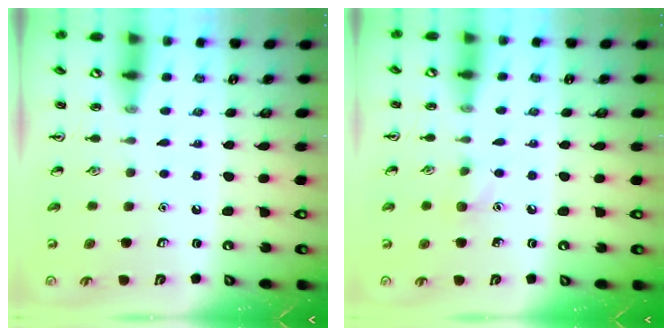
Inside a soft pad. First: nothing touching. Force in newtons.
{"total": 6.3, "press": 6.0, "slide": 1.9}